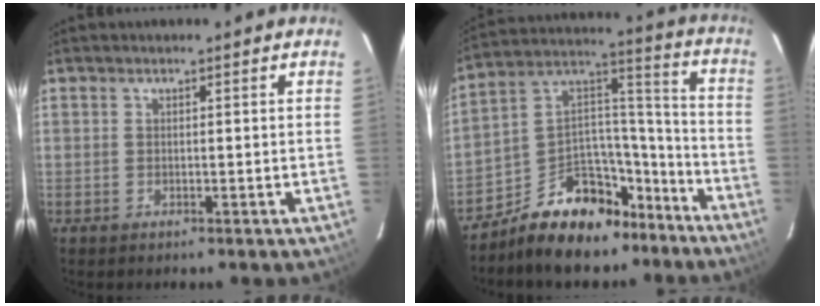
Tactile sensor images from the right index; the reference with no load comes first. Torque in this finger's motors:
{"motor_torque": [1.15, -0.99, 0.80, 0.08]}